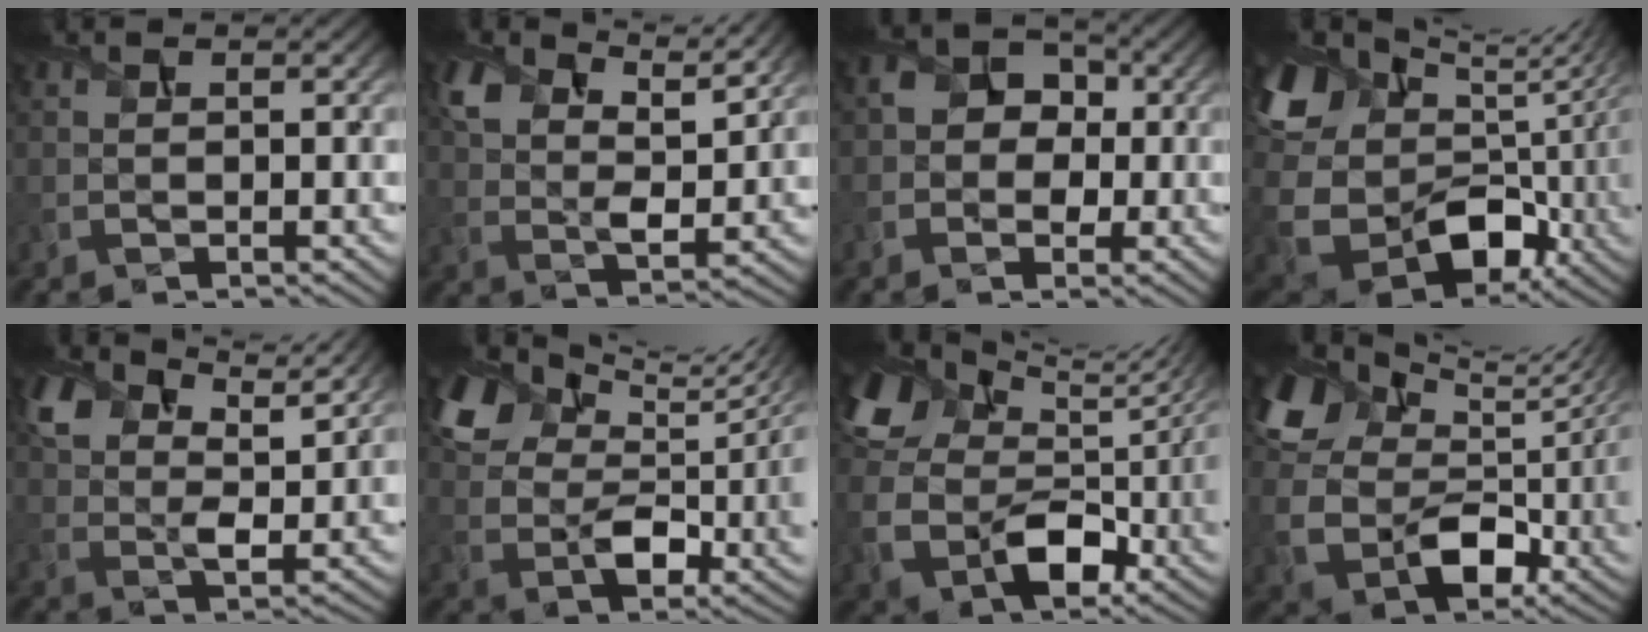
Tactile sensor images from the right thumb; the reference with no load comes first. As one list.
[{"total": 8.8, "force": [5.8, 3.9, 5.3], "torque": [-0.120, 0.000, 0.116]}, {"total": 5.2, "force": [-0.3, 4.4, 2.8], "torque": [-0.040, 0.007, -0.020]}, {"total": 17.7, "force": [4.4, 12.5, 11.8], "torque": [-0.291, -0.010, 0.091]}, {"total": 9.6, "force": [6.4, 4.6, 5.5], "torque": [-0.123, -0.003, 0.127]}, {"total": 12.7, "force": [7.2, 6.8, 8.0], "torque": [-0.177, 0.006, 0.137]}, {"total": 13.6, "force": [4.2, 9.4, 8.9], "torque": [-0.214, -0.019, 0.089]}, {"total": 14.3, "force": [5.9, 9.3, 9.1], "torque": [-0.214, -0.005, 0.119]}]